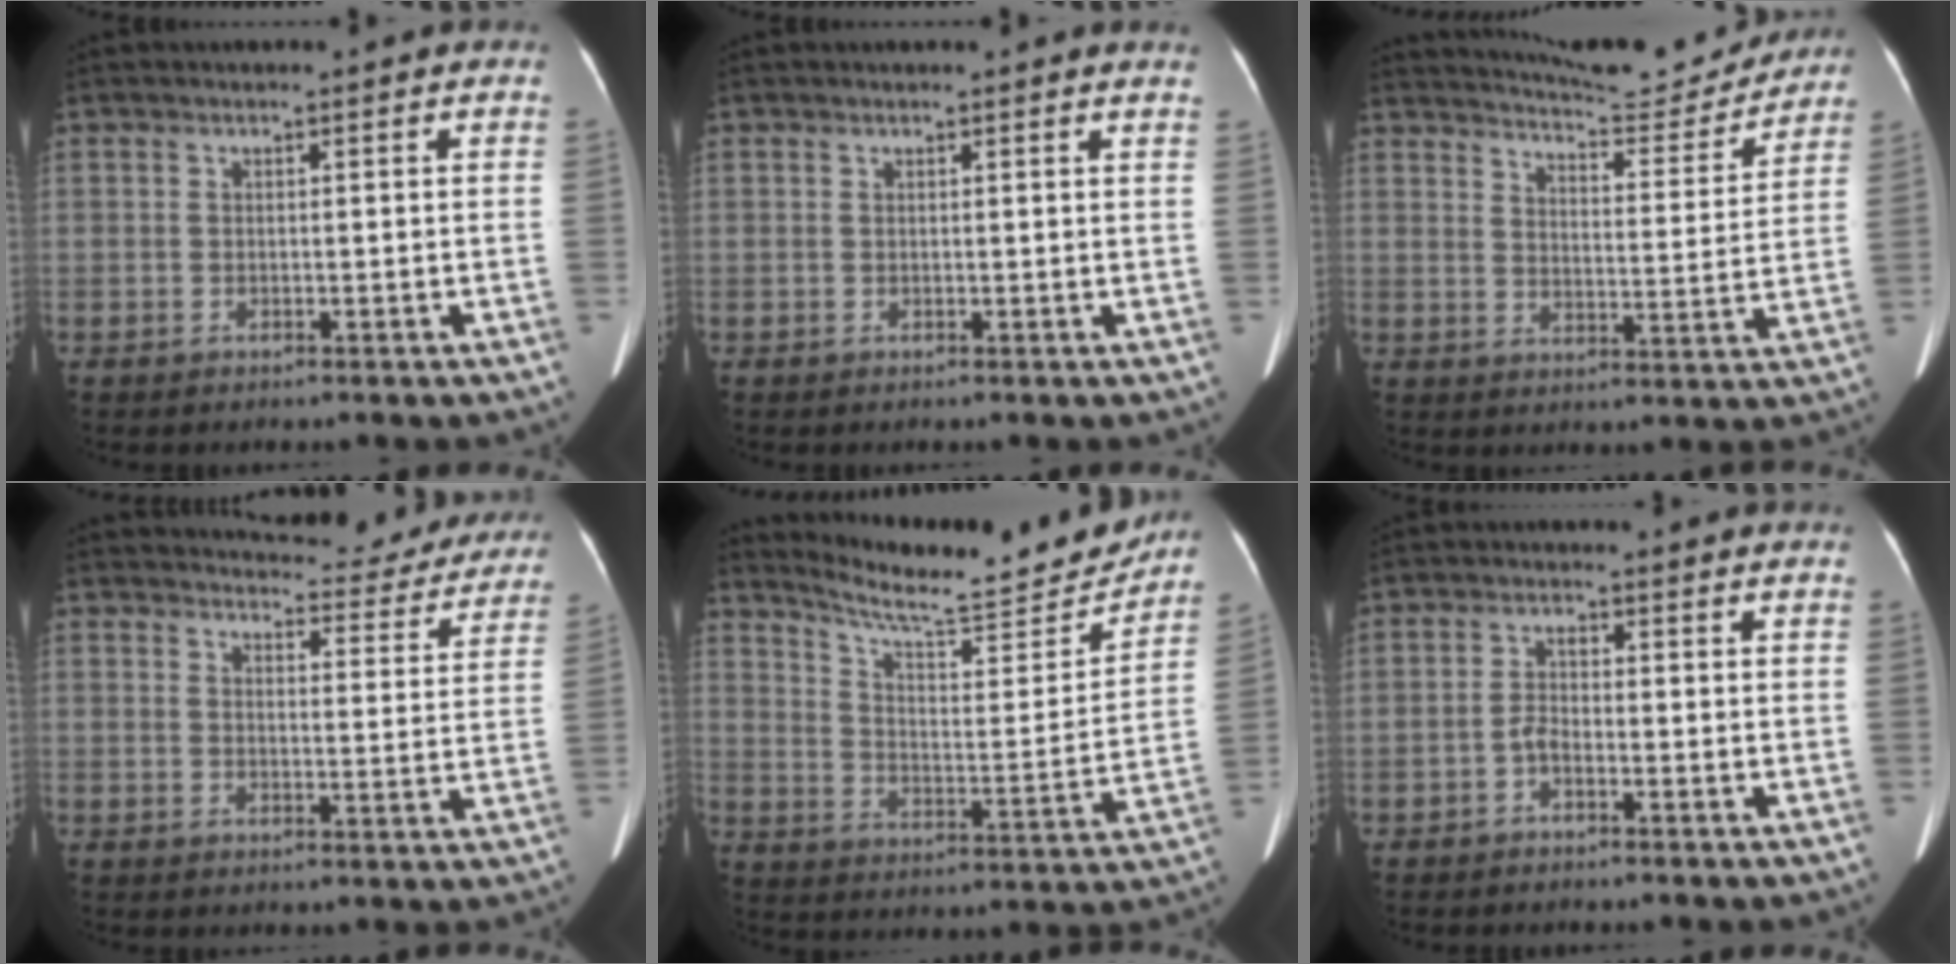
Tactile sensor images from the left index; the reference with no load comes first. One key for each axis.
{"total": 1.4, "fx": 1.3, "fy": -0.2, "fz": 0.3, "tx": -0.014, "ty": -0.014, "tz": 0.006}
{"total": 15.1, "fx": 14.6, "fy": 1.6, "fz": 3.6, "tx": -0.053, "ty": -0.021, "tz": 0.191}
{"total": 14.4, "fx": 13.8, "fy": 3.3, "fz": 2.5, "tx": -0.004, "ty": -0.029, "tz": 0.145}
{"total": 18.5, "fx": 17.2, "fy": 2.6, "fz": 6.2, "tx": -0.099, "ty": -0.027, "tz": 0.243}
{"total": 2.1, "fx": -1.2, "fy": 0.7, "fz": 1.5, "tx": -0.030, "ty": 0.003, "tz": -0.026}